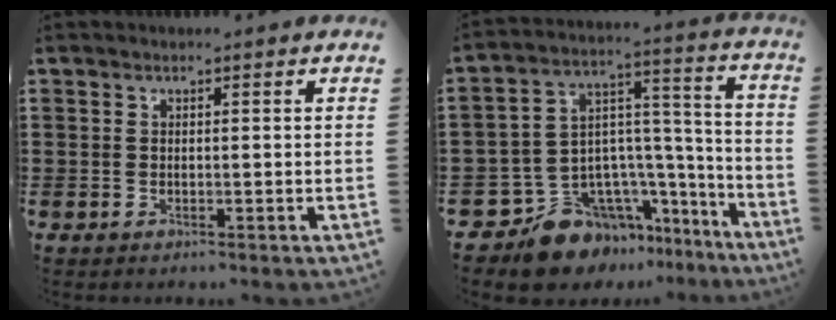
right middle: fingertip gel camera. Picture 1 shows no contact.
{"total": 10.8, "force": [-8.8, 5.8, 2.4], "torque": [-0.065, -0.005, -0.159]}